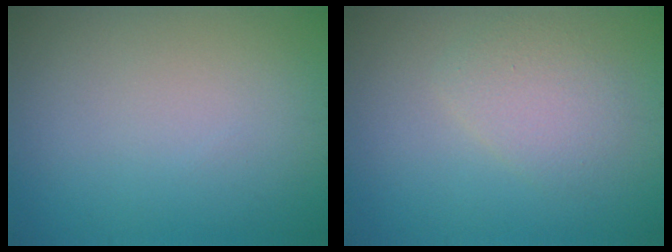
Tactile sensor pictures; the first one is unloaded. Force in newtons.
{"total": 2.4, "press": 2.4, "slide": 0.1}